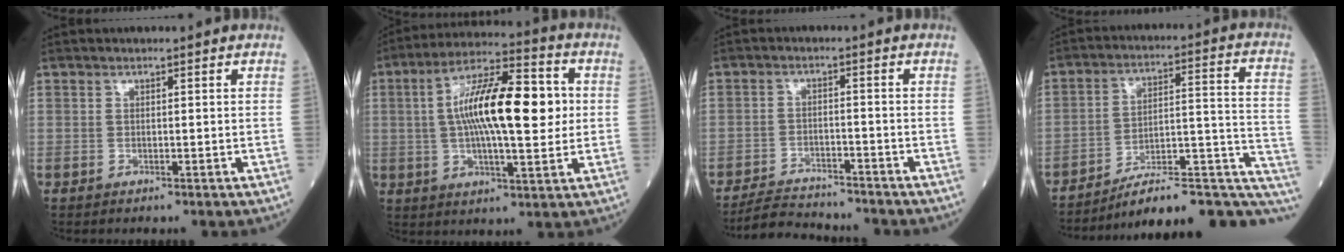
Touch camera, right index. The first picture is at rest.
{"total": 15.9, "force": [1.8, 4.0, 15.3], "torque": [-0.271, 0.025, 0.023]}
{"total": 7.9, "force": [-7.7, 0.8, 1.6], "torque": [-0.025, -0.005, -0.127]}
{"total": 21.1, "force": [-17.6, 4.0, 11.0], "torque": [-0.074, 0.050, -0.246]}